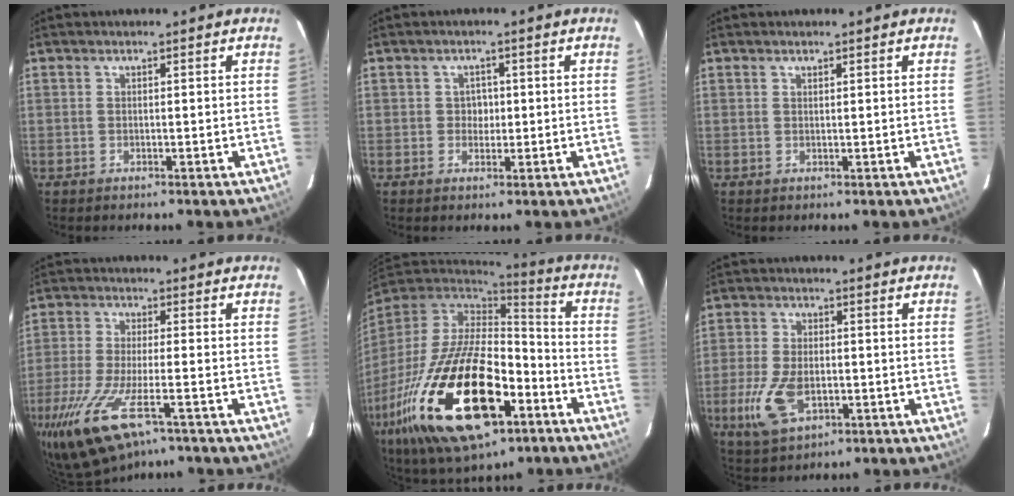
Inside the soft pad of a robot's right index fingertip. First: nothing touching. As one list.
[{"total": 2.0, "force": [0.0, 1.9, 0.4], "torque": [-0.005, 0.008, 0.000]}, {"total": 0.5, "force": [0.5, 0.0, 0.2], "torque": [-0.004, 0.001, 0.009]}, {"total": 16.0, "force": [-9.3, 4.8, 12.1], "torque": [-0.263, -0.053, -0.168]}, {"total": 31.4, "force": [-13.4, 14.4, 24.4], "torque": [-0.493, -0.045, -0.212]}, {"total": 10.2, "force": [-3.1, 5.7, 7.9], "torque": [-0.179, -0.012, -0.052]}]